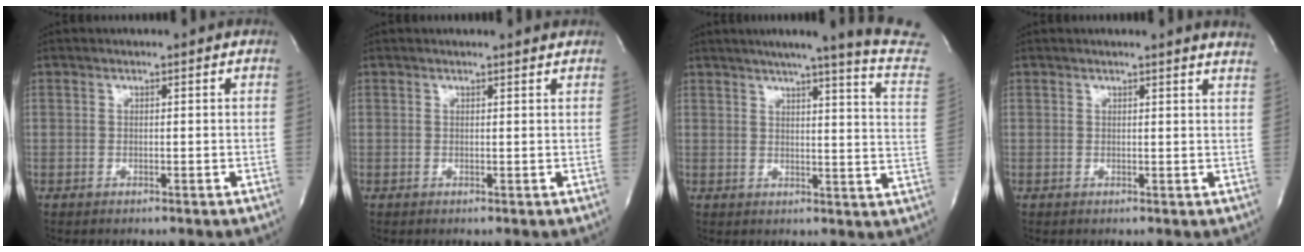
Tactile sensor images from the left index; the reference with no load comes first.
{"total": 1.6, "force": [1.5, -0.2, 0.1], "torque": [-0.011, -0.010, 0.012]}
{"total": 17.8, "force": [15.1, -1.7, 9.2], "torque": [-0.131, -0.068, 0.167]}
{"total": 5.4, "force": [5.1, -0.7, 1.6], "torque": [-0.016, -0.025, 0.031]}